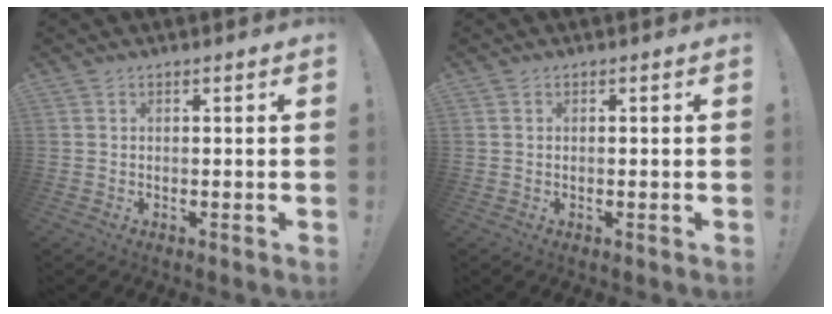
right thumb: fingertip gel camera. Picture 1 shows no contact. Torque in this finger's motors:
{"motor_torque": [0.57, 0.06, 0.22, -0.08, -0.04]}